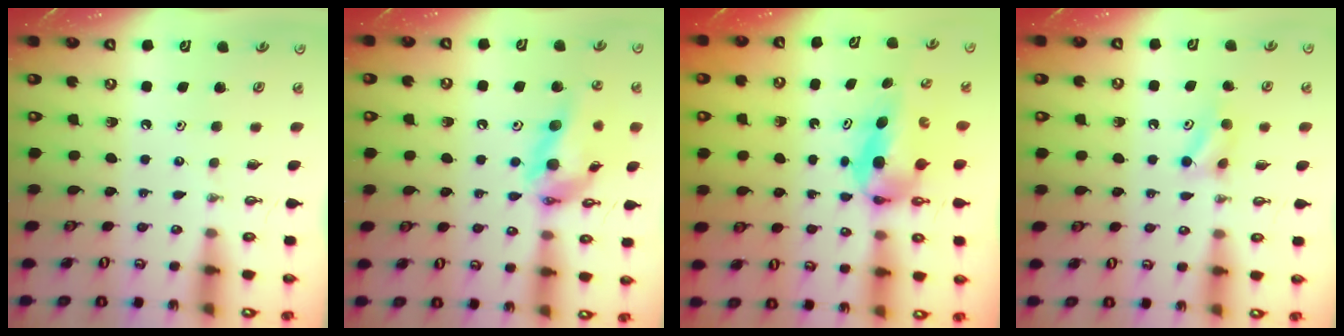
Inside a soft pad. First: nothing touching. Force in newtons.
{"total": 15.7, "press": 15.6, "slide": 2.0}
{"total": 5.7, "press": 5.4, "slide": 2.0}
{"total": 5.3, "press": 5.2, "slide": 0.6}